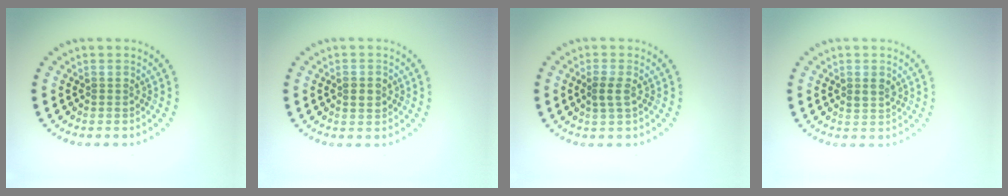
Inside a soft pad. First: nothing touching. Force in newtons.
{"total": 1.5, "press": 1.5, "slide": 0.0}
{"total": 1.5, "press": 1.4, "slide": 0.5}
{"total": 1.1, "press": 1.1, "slide": 0.3}